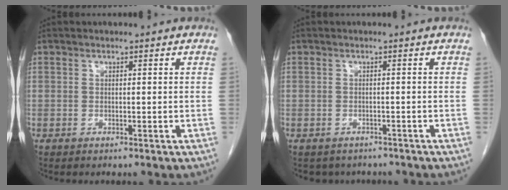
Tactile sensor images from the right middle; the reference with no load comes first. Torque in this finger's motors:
{"motor_torque": [0.05, -0.04, -0.01, 0.00]}